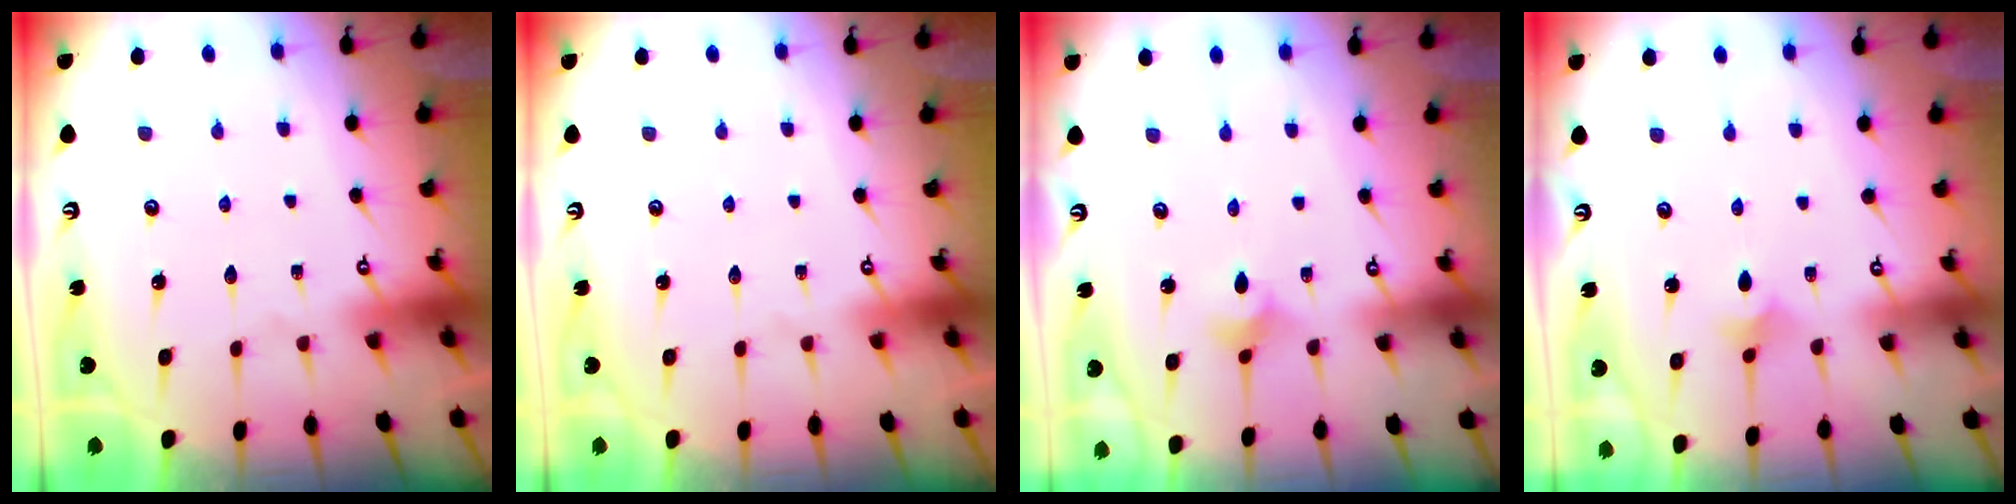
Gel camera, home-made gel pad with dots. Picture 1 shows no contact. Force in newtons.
{"total": 0.0}
{"total": 3.2, "press": 3.1, "slide": 0.6}
{"total": 3.3, "press": 3.3, "slide": 0.8}